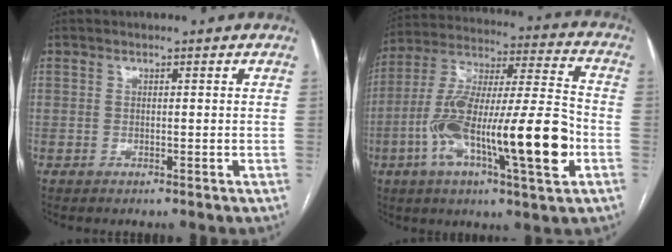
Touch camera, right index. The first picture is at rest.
{"total": 22.4, "force": [-6.5, 3.1, 21.2], "torque": [-0.374, 0.000, -0.109]}